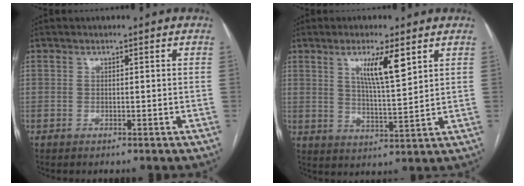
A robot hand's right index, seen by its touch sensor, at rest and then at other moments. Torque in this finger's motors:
{"motor_torque": [0.64, 0.19, 0.21, 0.10]}